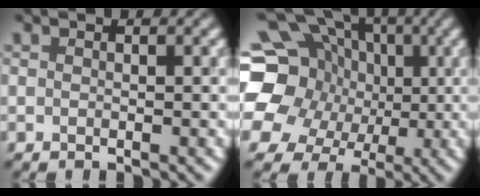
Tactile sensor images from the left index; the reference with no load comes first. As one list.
[{"total": 20.2, "force": [0.7, 18.3, 8.5], "torque": [-0.194, 0.011, -0.026]}]